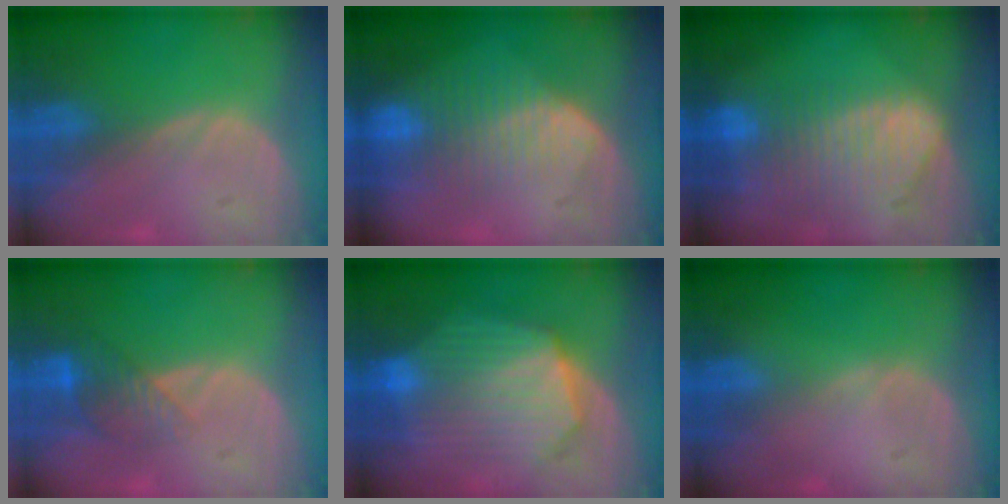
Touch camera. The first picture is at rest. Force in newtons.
{"total": 8.6, "press": 7.3, "slide": 4.6}
{"total": 10.1, "press": 8.5, "slide": 5.4}
{"total": 4.4, "press": 3.8, "slide": 2.1}
{"total": 10.9, "press": 10.9, "slide": 0.7}
{"total": 0.0}